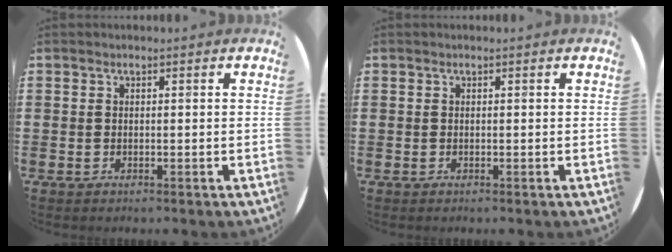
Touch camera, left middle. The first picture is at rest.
{"total": 0.0}